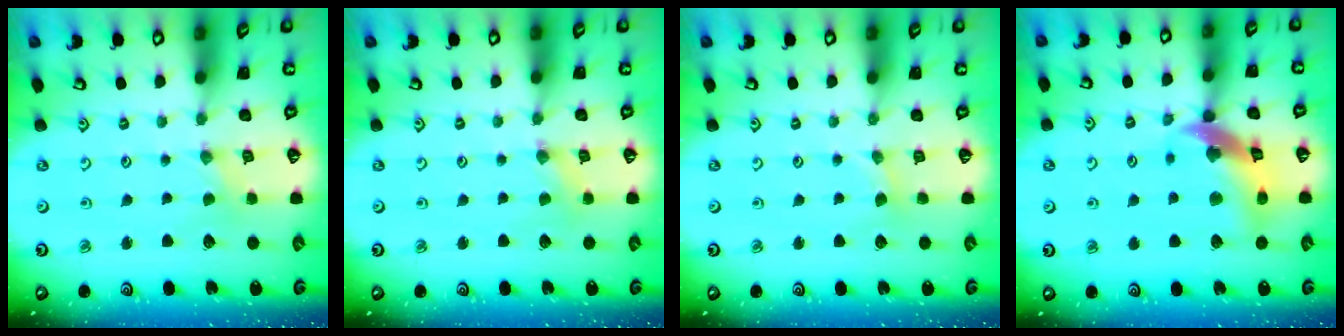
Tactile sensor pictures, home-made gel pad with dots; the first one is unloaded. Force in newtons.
{"total": 1.0, "press": 1.0, "slide": 0.1}
{"total": 1.7, "press": 1.7, "slide": 0.3}
{"total": 14.4, "press": 14.3, "slide": 2.0}